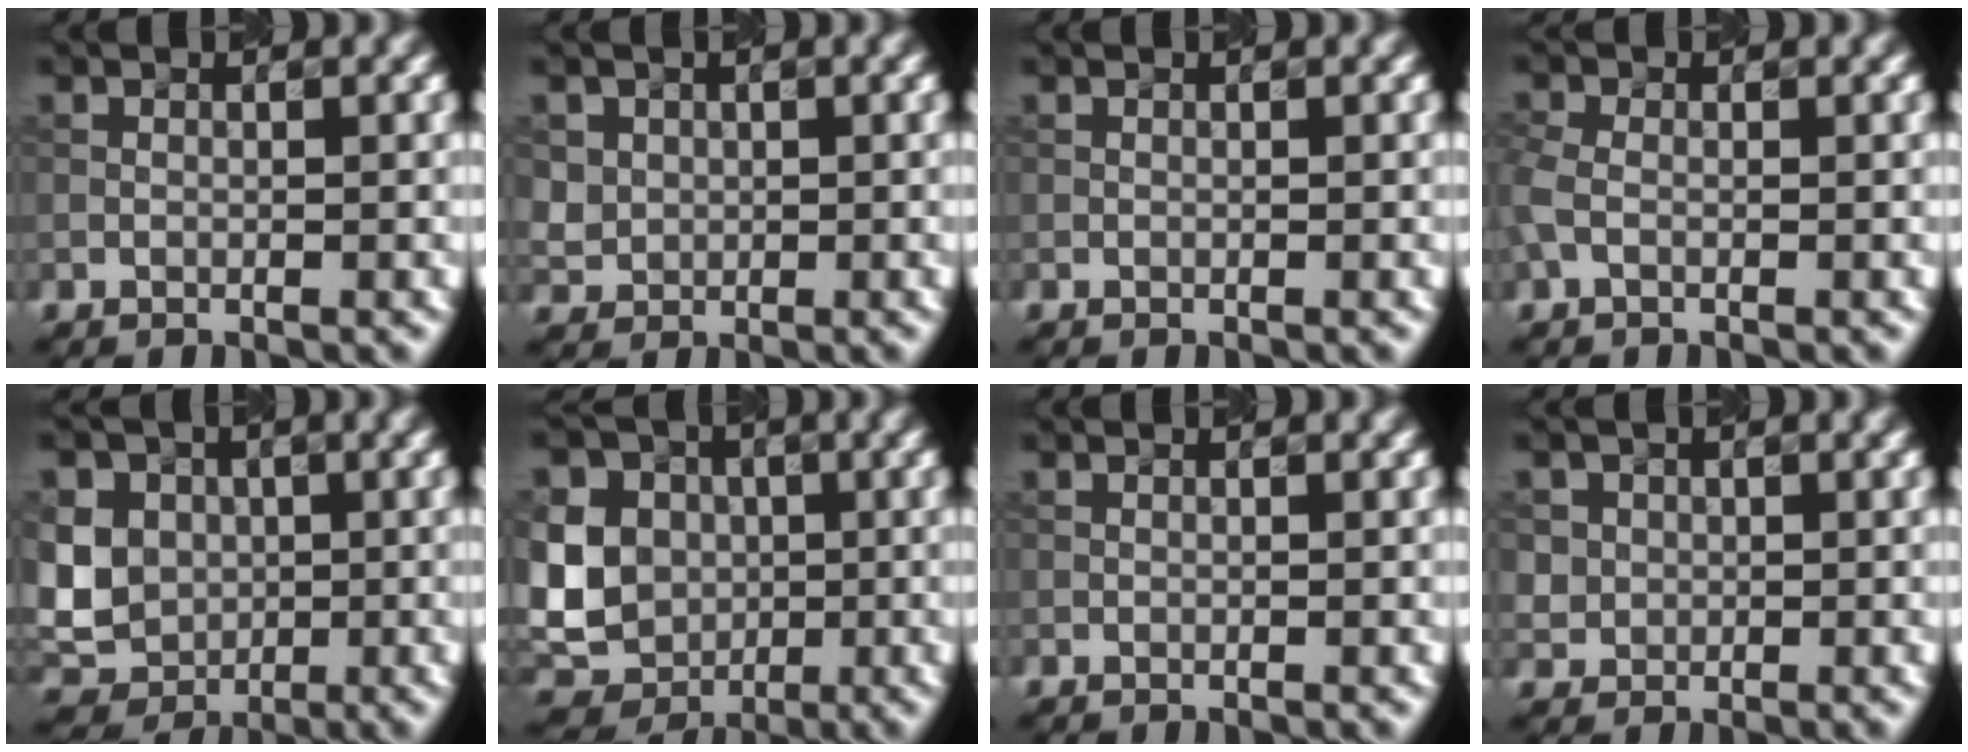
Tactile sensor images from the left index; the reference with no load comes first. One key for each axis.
{"total": 2.1, "fx": 0.7, "fy": 2.0, "fz": 0.1, "tx": -0.010, "ty": -0.001, "tz": 0.030}
{"total": 0.0}
{"total": 2.0, "fx": -0.4, "fy": 1.3, "fz": 1.4, "tx": -0.047, "ty": 0.002, "tz": -0.015}
{"total": 7.6, "fx": 0.9, "fy": 6.7, "fz": 3.6, "tx": -0.089, "ty": 0.018, "tz": -0.006}
{"total": 10.2, "fx": 0.5, "fy": 8.9, "fz": 4.9, "tx": -0.105, "ty": 0.010, "tz": -0.015}
{"total": 0.0}
{"total": 2.1, "fx": 0.5, "fy": 2.0, "fz": 0.0, "tx": -0.003, "ty": 0.003, "tz": 0.022}